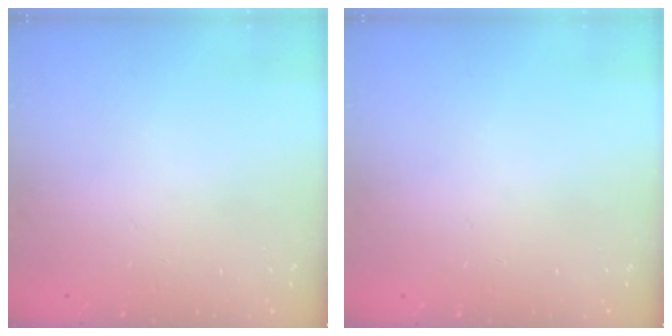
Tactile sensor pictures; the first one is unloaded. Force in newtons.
{"total": 0.0}